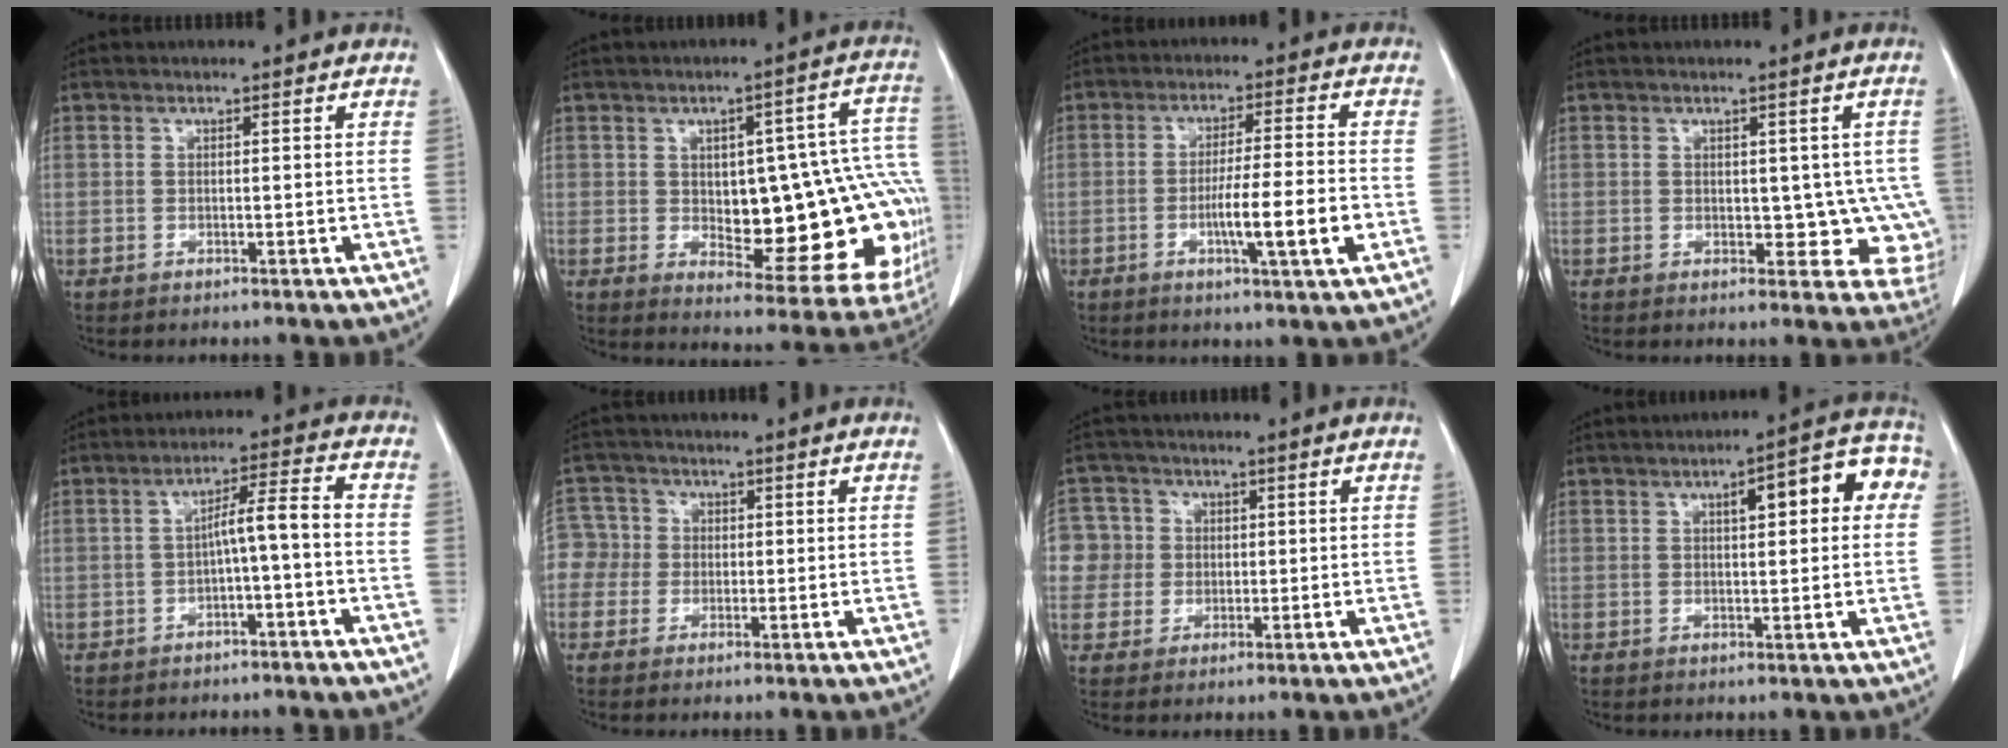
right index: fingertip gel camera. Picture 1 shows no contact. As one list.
[{"total": 21.9, "force": [-1.2, 7.6, 20.5], "torque": [-0.172, 0.037, 0.012]}, {"total": 8.9, "force": [-2.6, 0.1, 8.5], "torque": [-0.139, -0.007, -0.045]}, {"total": 6.0, "force": [0.3, 4.1, 4.4], "torque": [-0.019, -0.002, 0.009]}, {"total": 5.3, "force": [-1.5, 0.3, 5.0], "torque": [-0.079, 0.025, -0.020]}, {"total": 5.4, "force": [-0.2, 5.4, 0.2], "torque": [0.000, 0.026, -0.008]}, {"total": 7.9, "force": [0.8, 7.9, 0.6], "torque": [-0.019, 0.035, 0.023]}, {"total": 9.8, "force": [2.9, 2.9, 8.9], "torque": [-0.107, 0.034, 0.030]}]